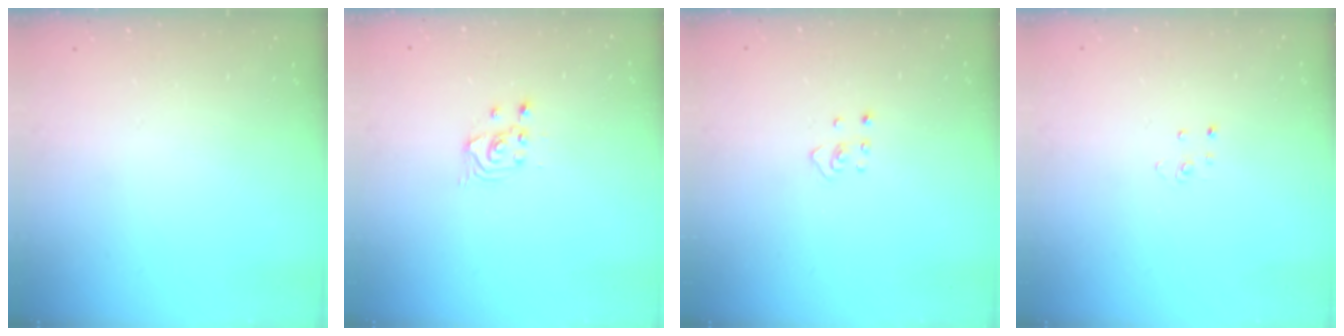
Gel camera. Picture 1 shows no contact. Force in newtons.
{"total": 2.4, "press": 2.3, "slide": 0.2}
{"total": 2.4, "press": 2.3, "slide": 0.4}
{"total": 2.7, "press": 2.7, "slide": 0.3}